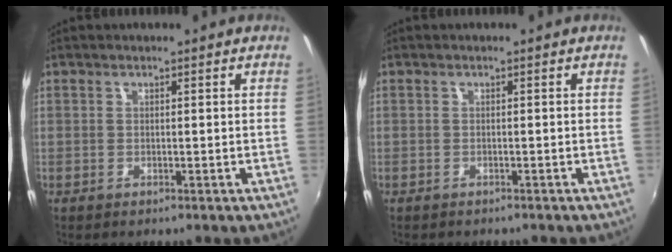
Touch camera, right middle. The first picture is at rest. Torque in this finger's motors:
{"motor_torque": [0.01, -0.01, 0.00, 0.00]}